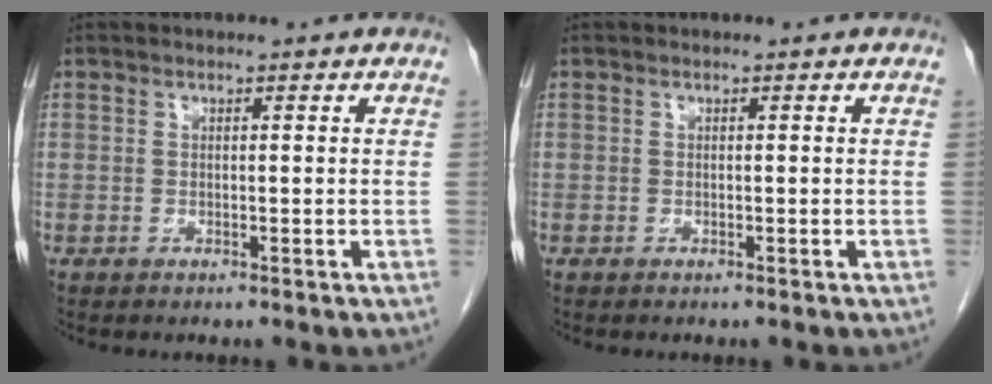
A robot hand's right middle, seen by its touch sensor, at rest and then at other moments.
{"total": 0.0}